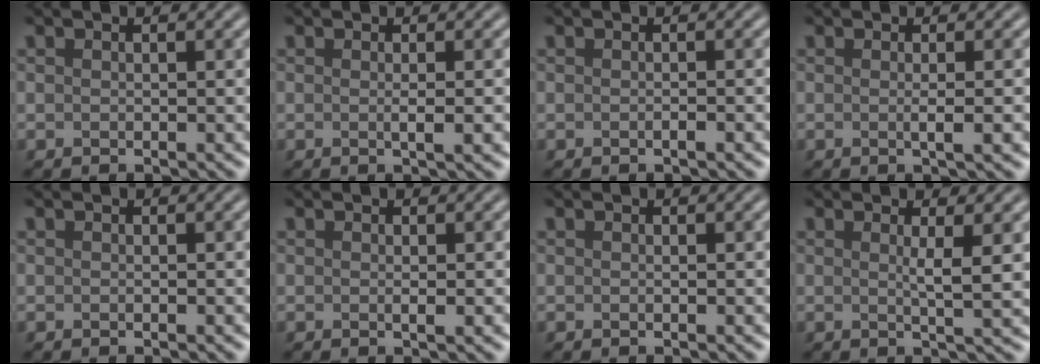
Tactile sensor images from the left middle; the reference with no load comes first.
{"total": 2.1, "force": [-0.3, 0.5, 2.0], "torque": [-0.022, 0.000, -0.003]}
{"total": 0.7, "force": [-0.4, 0.1, 0.6], "torque": [-0.005, -0.002, -0.008]}
{"total": 2.4, "force": [-0.3, 0.6, 2.3], "torque": [-0.024, 0.000, -0.004]}
{"total": 0.0}
{"total": 0.8, "force": [-0.1, 0.1, 0.8], "torque": [-0.009, 0.003, 0.002]}
{"total": 0.0}
{"total": 2.4, "force": [0.5, 0.2, 2.3], "torque": [-0.038, -0.003, 0.010]}